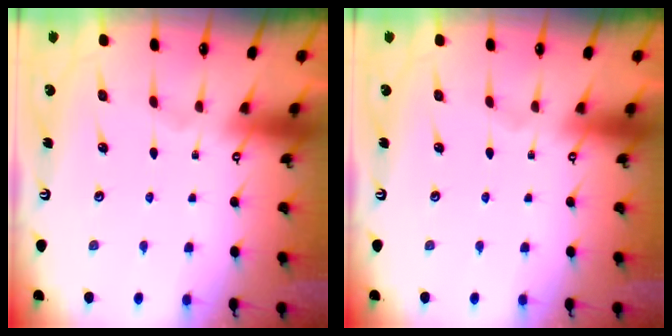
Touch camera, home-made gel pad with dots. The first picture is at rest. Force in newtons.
{"total": 0.0}